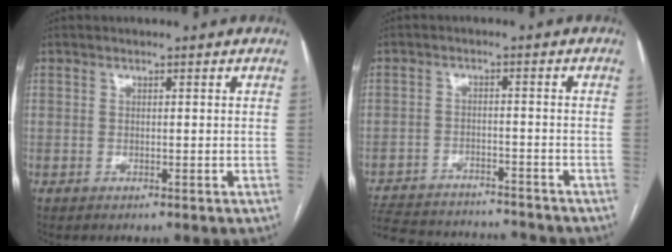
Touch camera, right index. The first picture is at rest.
{"total": 18.5, "force": [-17.1, 3.6, 6.0], "torque": [-0.152, -0.016, -0.243]}